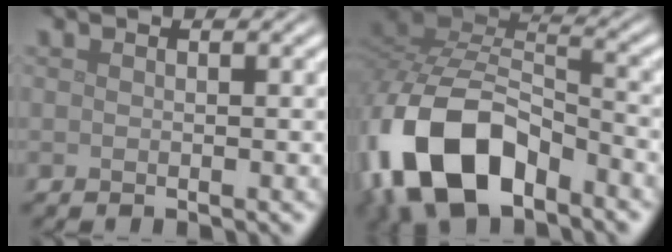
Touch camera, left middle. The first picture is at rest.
{"total": 12.6, "force": [-6.6, 6.9, 8.3], "torque": [-0.179, -0.012, -0.127]}